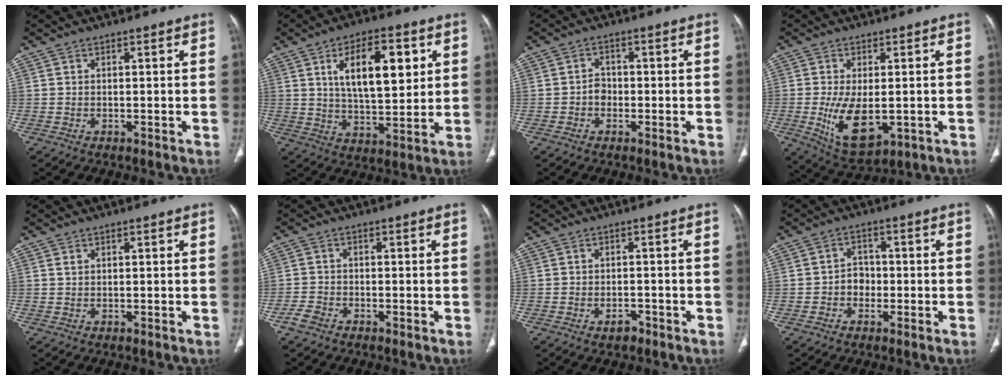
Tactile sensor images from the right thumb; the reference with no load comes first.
{"total": 14.6, "force": [4.8, 6.4, 12.2], "torque": [-0.168, -0.018, 0.083]}
{"total": 2.4, "force": [-0.8, 2.0, 1.1], "torque": [-0.003, 0.009, -0.019]}
{"total": 10.5, "force": [-1.9, 5.4, 8.8], "torque": [-0.151, -0.019, -0.014]}
{"total": 0.6, "force": [0.3, 0.4, 0.3], "torque": [-0.004, 0.001, 0.006]}
{"total": 2.5, "force": [-1.7, 1.4, 1.0], "torque": [-0.025, 0.006, -0.035]}
{"total": 2.4, "force": [-1.5, 1.4, 1.3], "torque": [-0.018, 0.008, -0.019]}
{"total": 3.5, "force": [-0.9, 3.0, 1.6], "torque": [-0.003, 0.012, -0.022]}